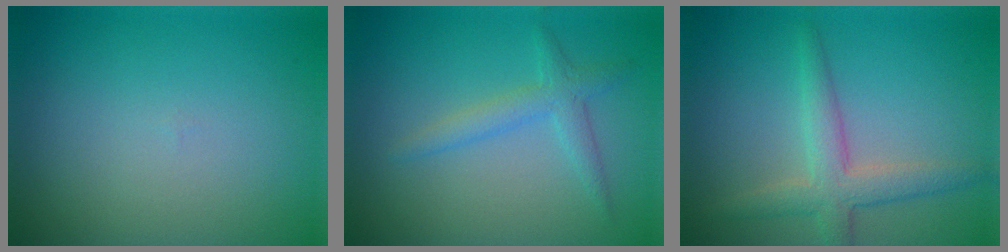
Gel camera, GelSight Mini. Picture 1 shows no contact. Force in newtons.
{"total": 2.2, "press": 2.2, "slide": 0.1}
{"total": 3.6, "press": 3.6, "slide": 0.2}